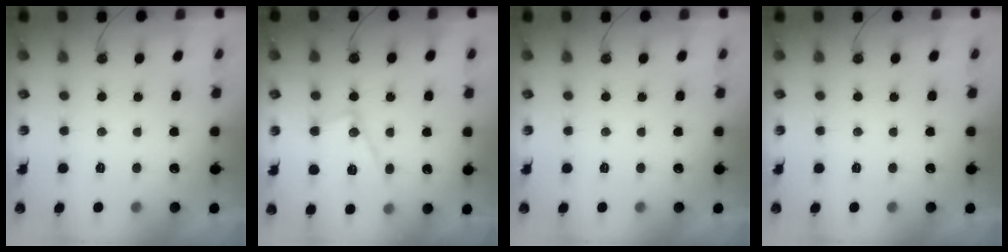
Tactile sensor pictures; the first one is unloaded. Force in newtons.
{"total": 13.8, "press": 13.8, "slide": 1.2}
{"total": 0.0}
{"total": 0.0}